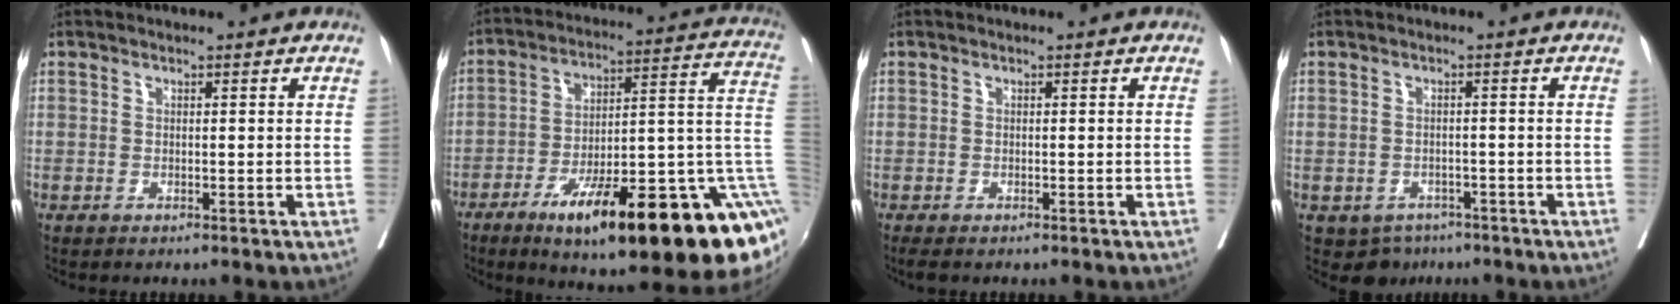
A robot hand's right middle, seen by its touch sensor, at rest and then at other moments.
{"total": 30.7, "force": [-11.7, 5.8, 27.8], "torque": [-0.249, 0.032, -0.175]}
{"total": 1.6, "force": [-1.4, 0.4, 0.7], "torque": [-0.012, -0.006, -0.019]}
{"total": 4.4, "force": [-2.7, 3.4, 0.7], "torque": [-0.004, 0.006, -0.036]}